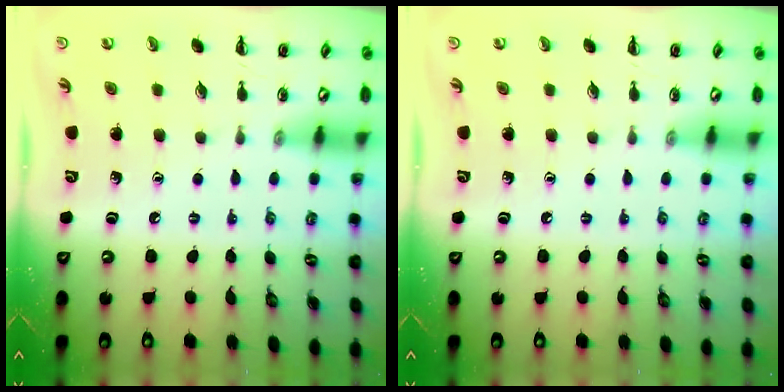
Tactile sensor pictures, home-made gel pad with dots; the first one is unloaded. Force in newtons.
{"total": 0.0}